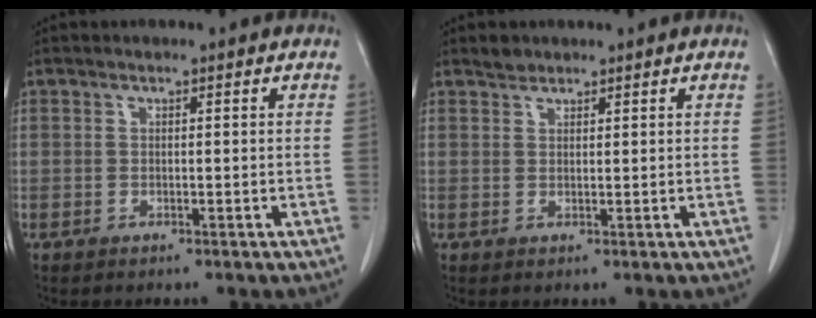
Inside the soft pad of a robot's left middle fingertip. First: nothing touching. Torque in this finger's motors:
{"motor_torque": [0.20, -0.20, -0.08, 0.01]}